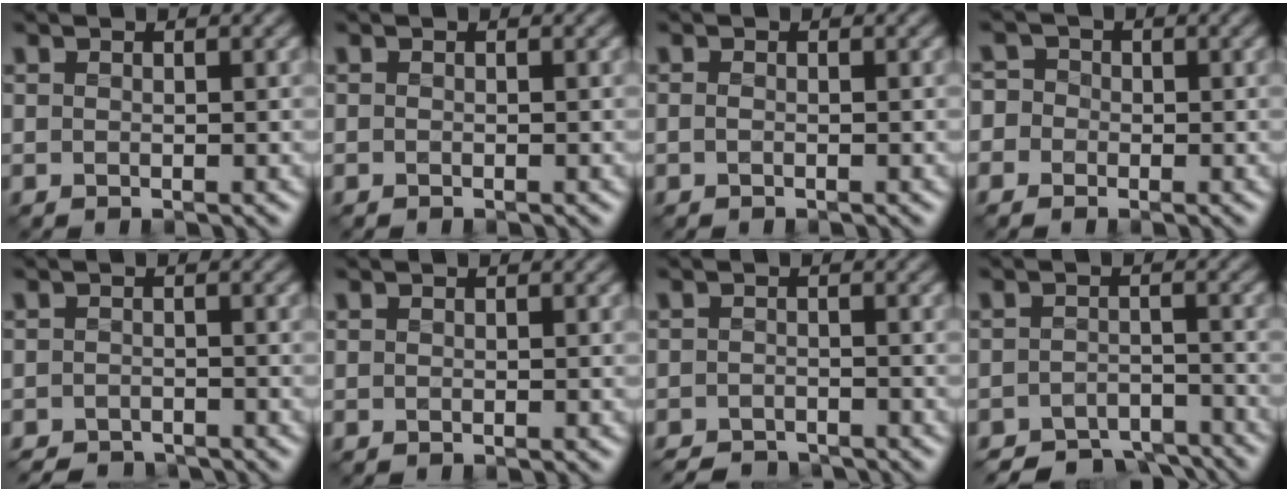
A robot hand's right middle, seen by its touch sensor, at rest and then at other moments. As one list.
[{"total": 0.0}, {"total": 0.5, "force": [-0.2, 0.2, 0.4], "torque": [-0.012, -0.001, -0.006]}, {"total": 3.9, "force": [-0.8, 3.7, 1.1], "torque": [-0.002, 0.021, -0.051]}, {"total": 2.2, "force": [-2.2, 0.5, 0.1], "torque": [0.004, -0.001, -0.041]}, {"total": 0.0}, {"total": 2.6, "force": [-2.5, 0.5, 0.3], "torque": [0.001, -0.001, -0.048]}, {"total": 4.8, "force": [-4.4, 1.4, 1.1], "torque": [-0.010, -0.007, -0.070]}]